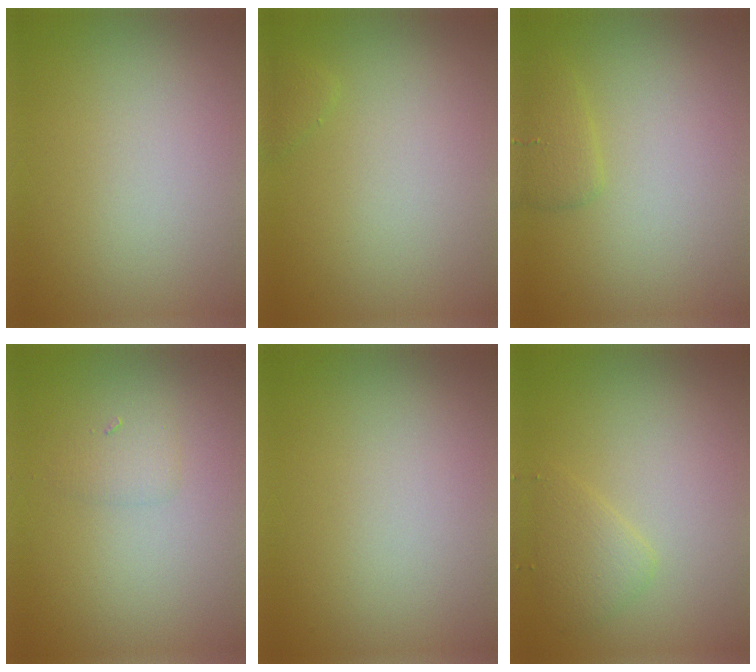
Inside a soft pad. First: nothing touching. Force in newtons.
{"total": 0.7, "press": 0.7, "slide": 0.0}
{"total": 1.4, "press": 1.4, "slide": 0.2}
{"total": 1.2, "press": 1.2, "slide": 0.1}
{"total": 0.0}
{"total": 1.7, "press": 1.7, "slide": 0.0}